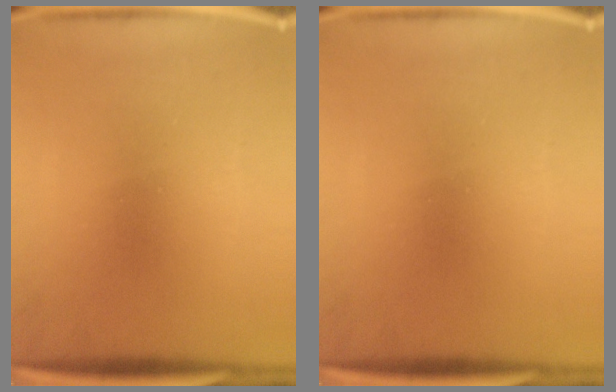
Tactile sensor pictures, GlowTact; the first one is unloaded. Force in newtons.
{"total": 0.0}